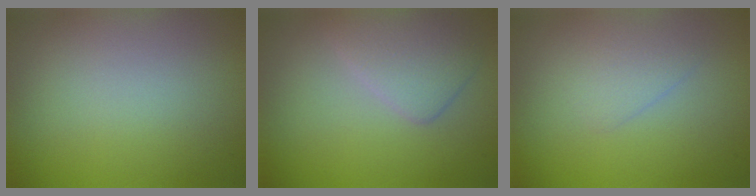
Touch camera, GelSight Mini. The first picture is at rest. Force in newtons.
{"total": 3.1, "press": 3.1, "slide": 0.2}
{"total": 1.5, "press": 1.5, "slide": 0.0}